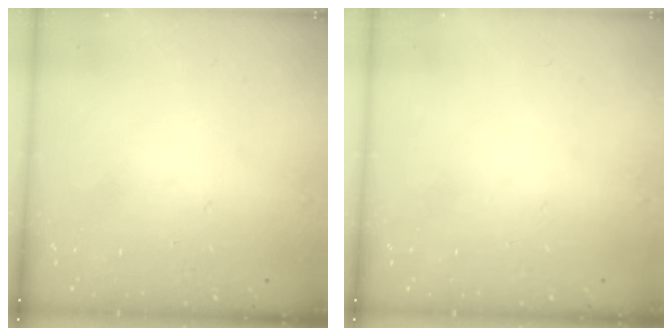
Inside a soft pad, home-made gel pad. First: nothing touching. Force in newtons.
{"total": 0.0}